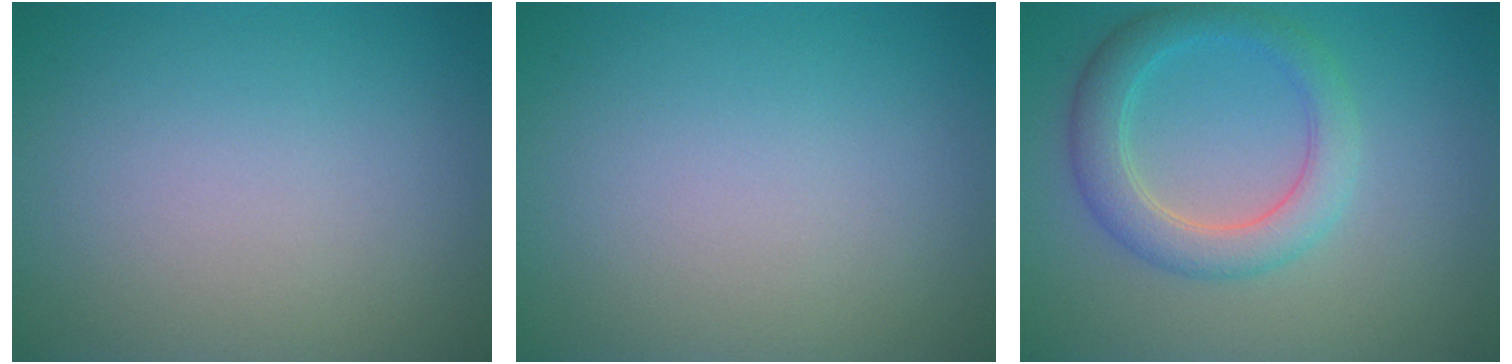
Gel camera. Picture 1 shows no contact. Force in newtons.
{"total": 0.0}
{"total": 3.9, "press": 3.9, "slide": 0.3}